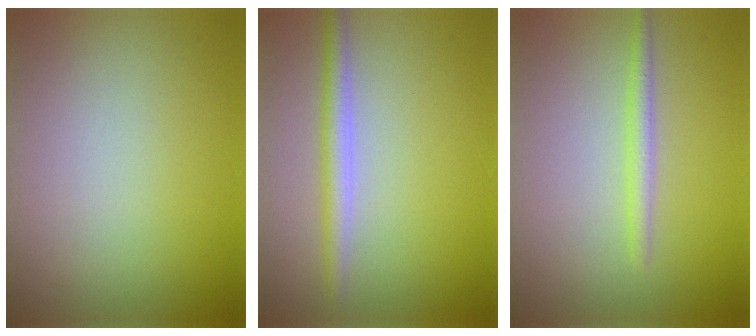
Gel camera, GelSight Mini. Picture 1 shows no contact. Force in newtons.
{"total": 2.4, "press": 2.4, "slide": 0.1}
{"total": 1.6, "press": 1.6, "slide": 0.0}